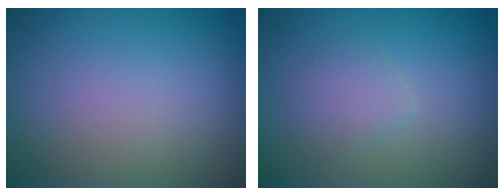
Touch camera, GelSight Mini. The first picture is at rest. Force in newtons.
{"total": 1.8, "press": 1.8, "slide": 0.1}